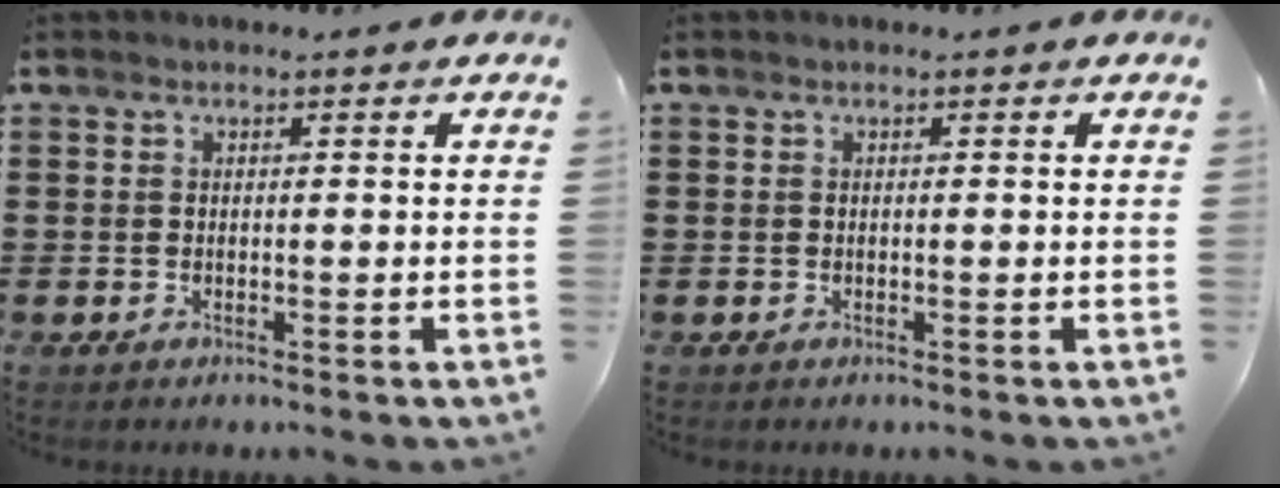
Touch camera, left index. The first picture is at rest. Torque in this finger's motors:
{"motor_torque": [0.00, 0.00, 0.00, 0.00]}